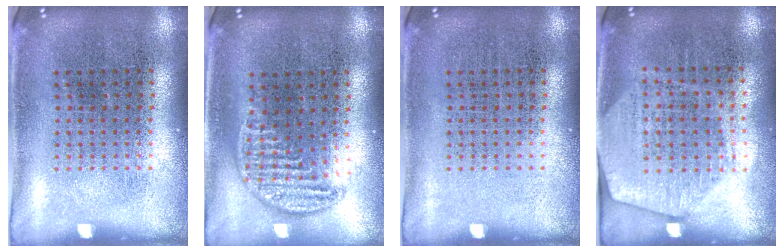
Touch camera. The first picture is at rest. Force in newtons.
{"total": 1.0, "press": 1.0, "slide": 0.4}
{"total": 0.0}
{"total": 1.9, "press": 1.7, "slide": 0.9}